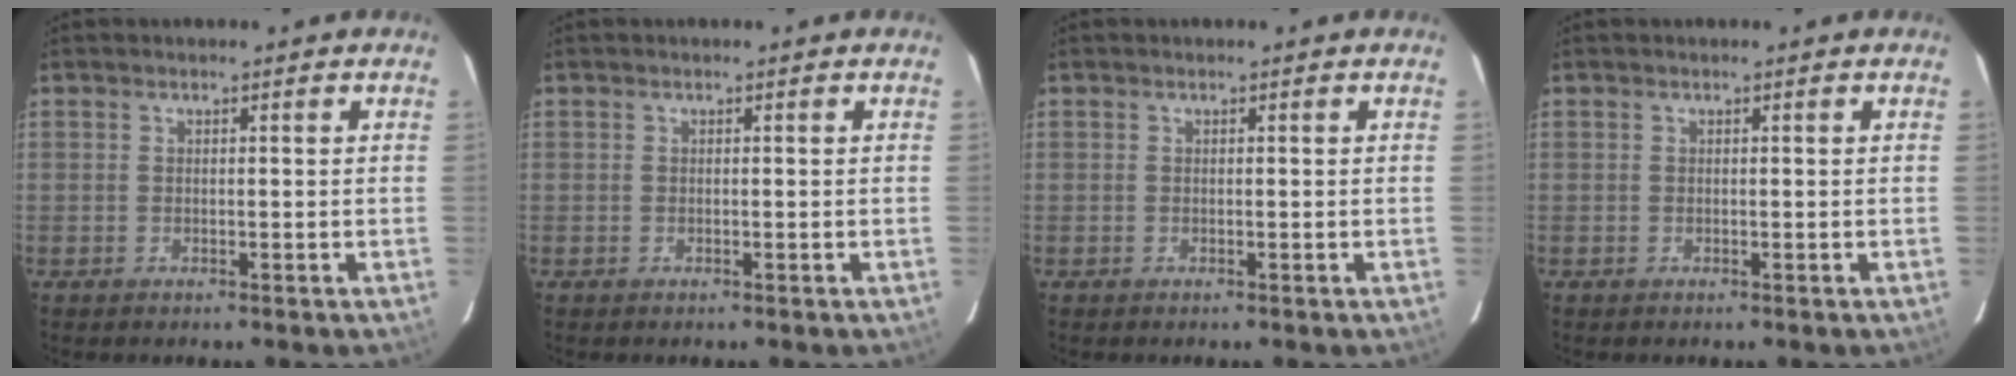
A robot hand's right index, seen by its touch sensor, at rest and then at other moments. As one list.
[{"total": 0.0}, {"total": 0.0}, {"total": 0.0}]